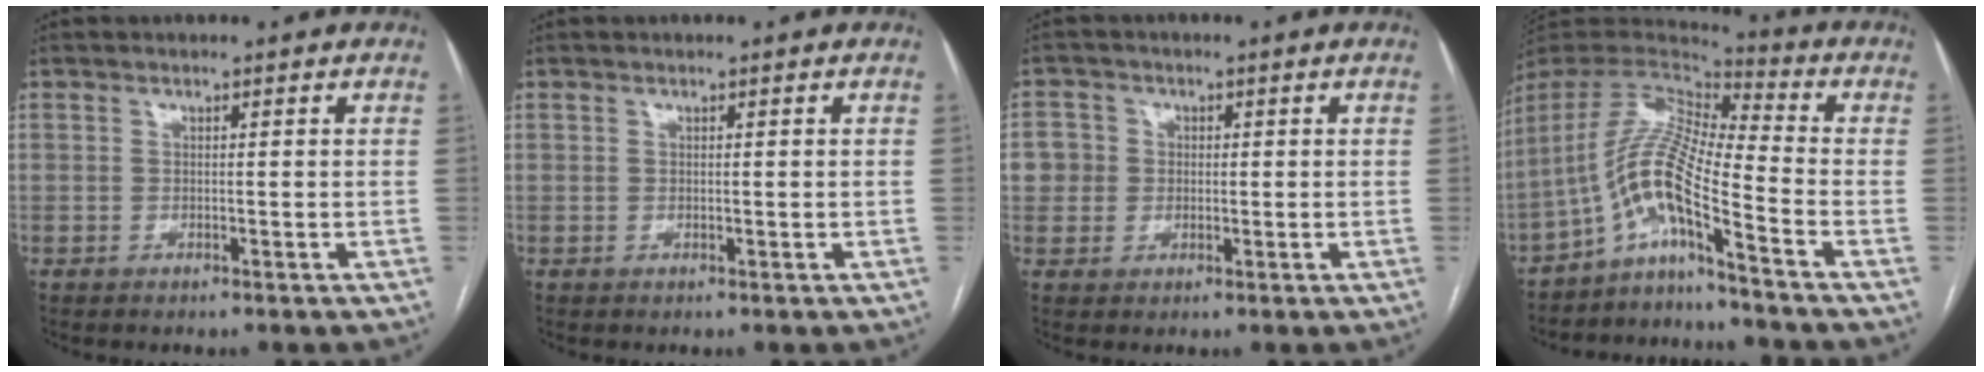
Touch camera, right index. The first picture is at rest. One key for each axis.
{"total": 0.0}
{"total": 4.9, "fx": 0.4, "fy": 4.8, "fz": 0.7, "tx": -0.008, "ty": 0.016, "tz": 0.007}
{"total": 11.1, "fx": -7.0, "fy": -0.1, "fz": 8.6, "tx": -0.173, "ty": 0.017, "tz": -0.133}